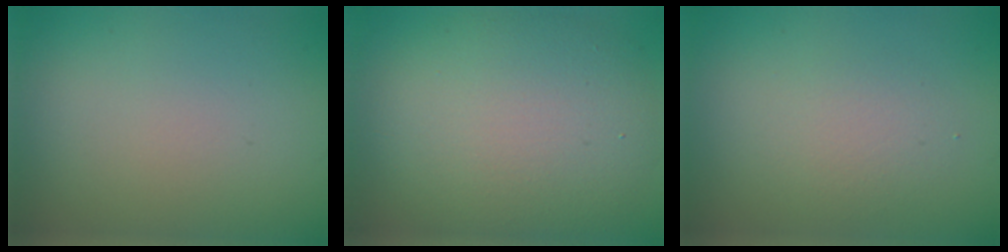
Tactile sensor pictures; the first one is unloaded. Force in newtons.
{"total": 9.8, "press": 9.8, "slide": 0.6}
{"total": 2.4, "press": 2.4, "slide": 0.4}